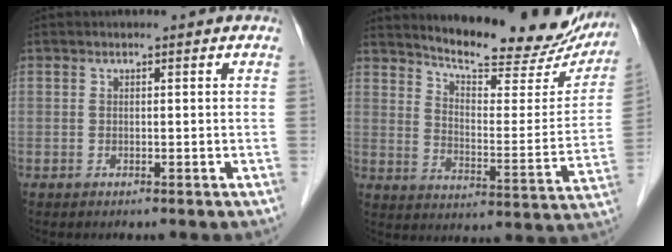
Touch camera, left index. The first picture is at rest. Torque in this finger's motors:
{"motor_torque": [0.09, -0.19, 0.37, 0.08]}